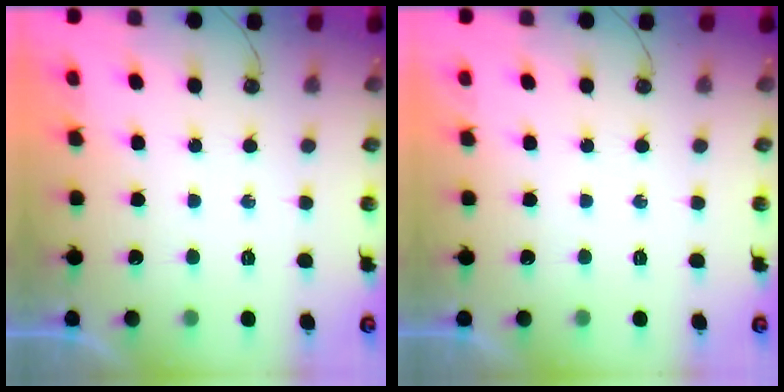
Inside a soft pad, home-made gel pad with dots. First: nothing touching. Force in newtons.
{"total": 0.0}